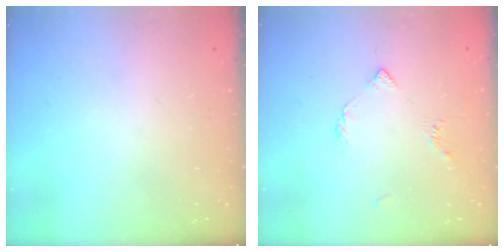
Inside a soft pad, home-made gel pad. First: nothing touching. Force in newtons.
{"total": 4.0, "press": 3.9, "slide": 0.8}